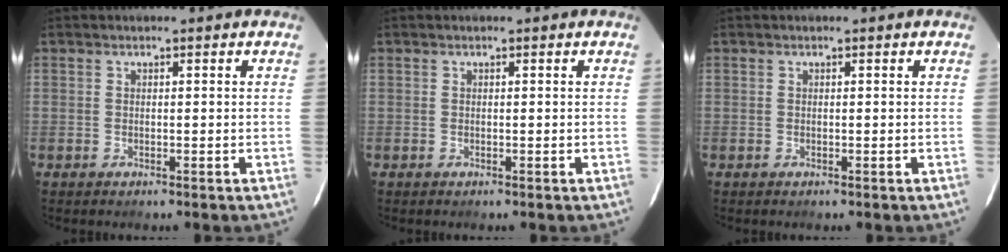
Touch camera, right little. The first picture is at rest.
{"total": 0.0}
{"total": 0.0}